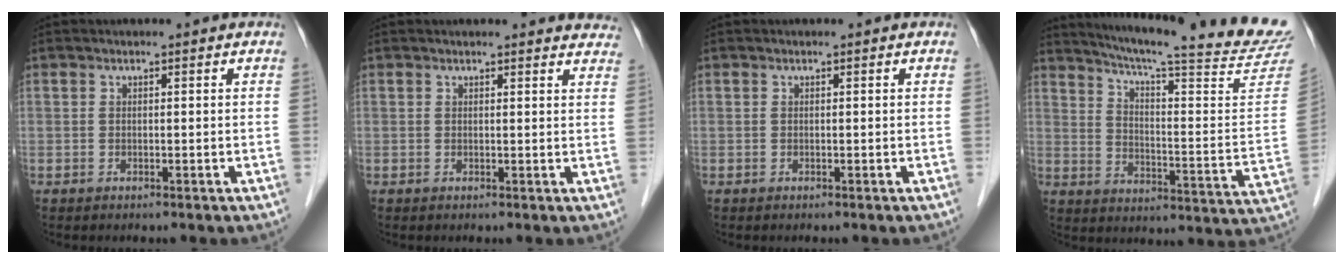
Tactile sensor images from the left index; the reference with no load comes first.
{"total": 9.1, "force": [8.8, 1.9, 1.8], "torque": [0.007, -0.001, 0.069]}
{"total": 0.0}
{"total": 26.0, "force": [23.3, -0.8, 11.5], "torque": [-0.180, -0.095, 0.298]}